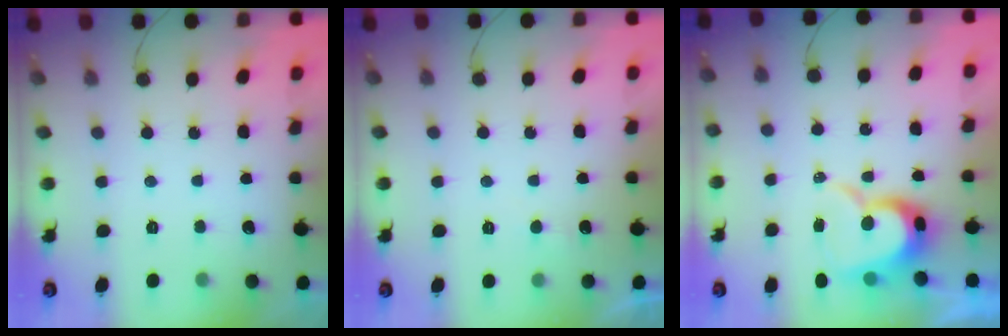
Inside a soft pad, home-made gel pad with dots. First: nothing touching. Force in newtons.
{"total": 3.0, "press": 2.9, "slide": 0.4}
{"total": 10.9, "press": 10.9, "slide": 1.1}